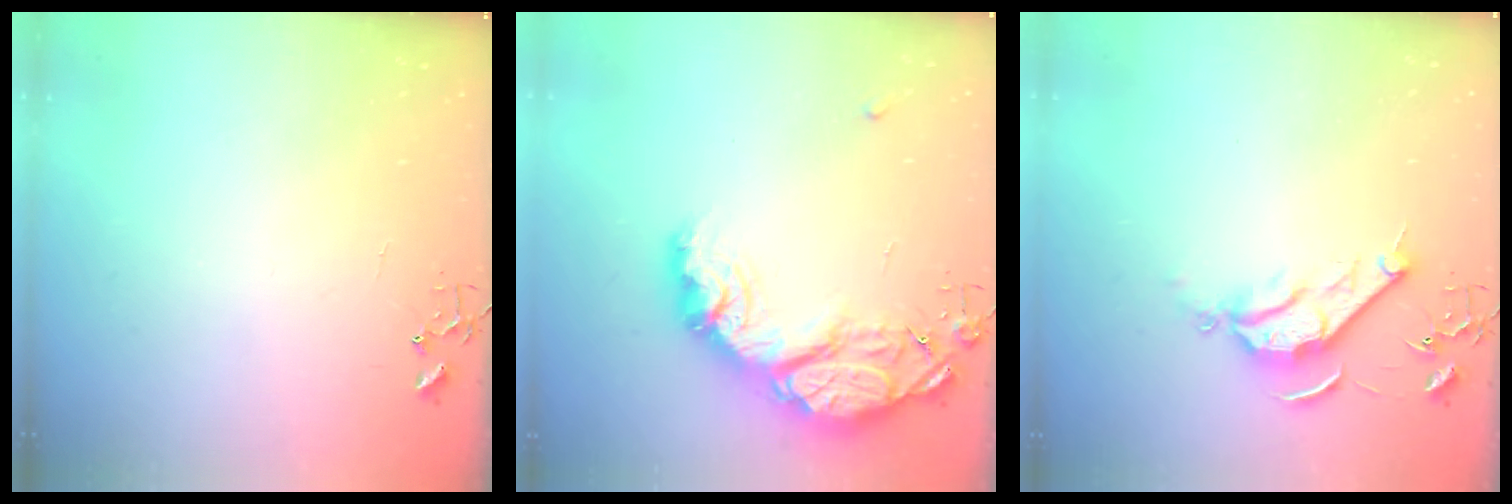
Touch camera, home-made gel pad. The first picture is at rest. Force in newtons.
{"total": 20.5, "press": 20.5, "slide": 1.5}
{"total": 9.1, "press": 9.1, "slide": 0.1}